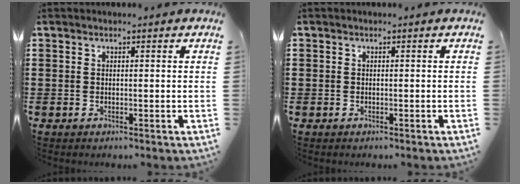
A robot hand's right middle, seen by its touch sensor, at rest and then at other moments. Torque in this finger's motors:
{"motor_torque": [-1.92, 0.22, -1.05, -0.21]}